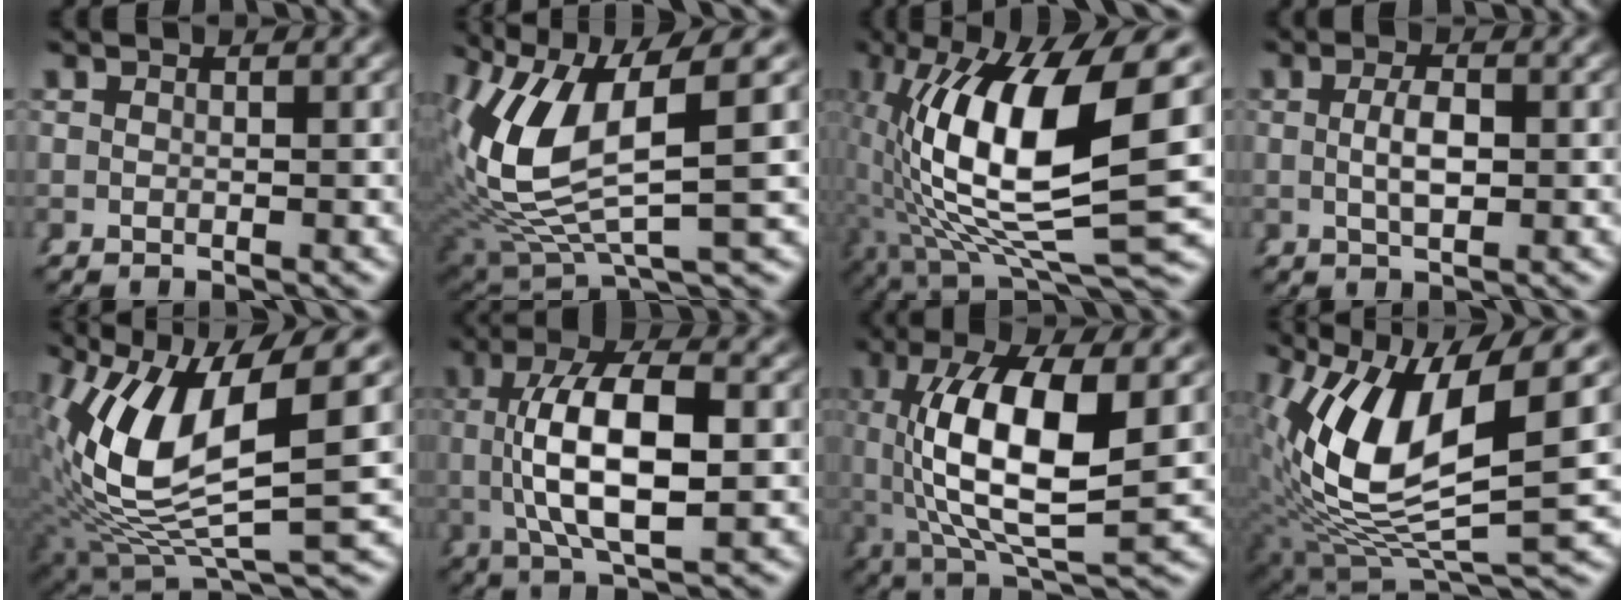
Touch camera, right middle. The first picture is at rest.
{"total": 11.1, "force": [1.2, 6.3, 9.1], "torque": [-0.184, -0.021, 0.036]}
{"total": 18.2, "force": [0.1, 8.1, 16.3], "torque": [-0.270, -0.020, 0.030]}
{"total": 2.1, "force": [0.3, 0.3, 2.1], "torque": [-0.032, 0.000, 0.009]}
{"total": 13.8, "force": [0.7, 7.4, 11.6], "torque": [-0.210, -0.030, 0.032]}
{"total": 8.8, "force": [1.0, 3.3, 8.0], "torque": [-0.138, -0.004, 0.025]}
{"total": 11.9, "force": [1.4, 4.8, 10.8], "torque": [-0.197, -0.015, 0.038]}
{"total": 15.5, "force": [0.9, 8.6, 12.8], "torque": [-0.229, -0.032, 0.037]}